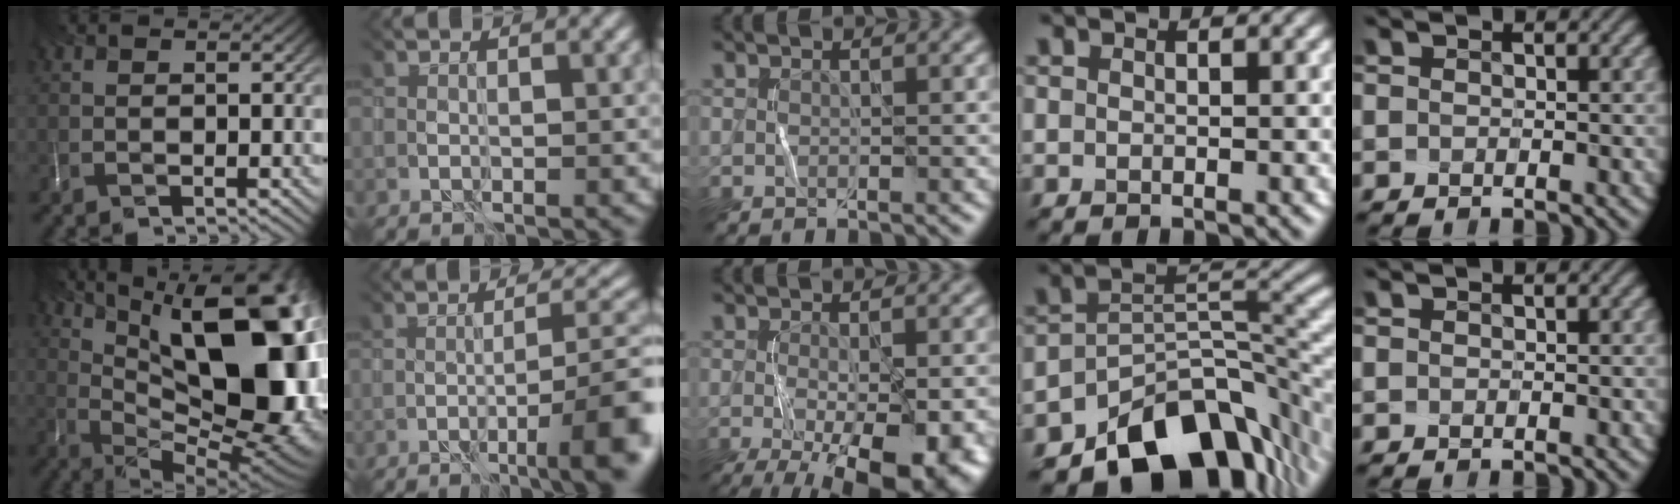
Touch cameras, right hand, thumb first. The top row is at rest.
{"thumb": {"total": 20.6, "force": [6.7, 9.7, 16.9], "torque": [-0.227, 0.025, 0.104]}, "index": {"total": 6.6, "force": [-4.1, 0.0, 5.1], "torque": [-0.073, 0.003, -0.040]}, "middle": {"total": 11.7, "force": [-4.4, 4.3, 10.0], "torque": [-0.160, -0.033, -0.052]}, "ring": {"total": 12.0, "force": [-7.9, 6.2, 6.6], "torque": [-0.088, 0.003, -0.145]}}